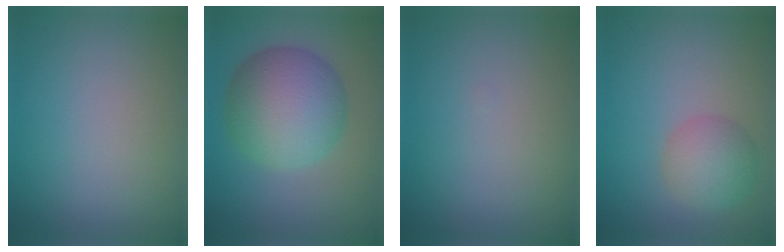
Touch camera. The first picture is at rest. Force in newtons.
{"total": 8.9, "press": 8.9, "slide": 0.1}
{"total": 0.0}
{"total": 3.3, "press": 3.3, "slide": 0.0}